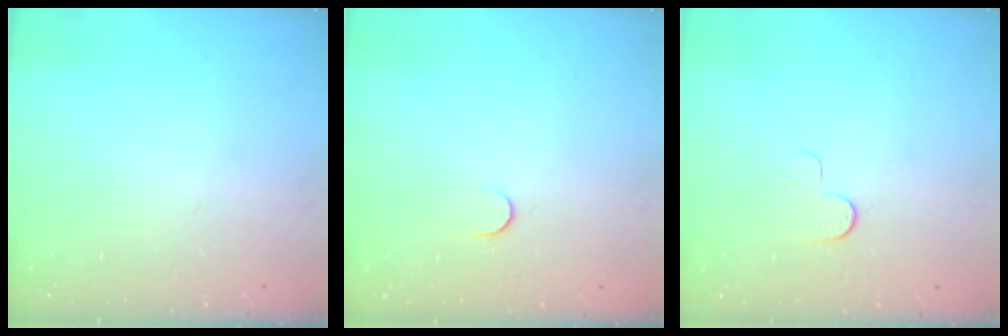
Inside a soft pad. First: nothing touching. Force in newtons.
{"total": 4.1, "press": 4.1, "slide": 0.4}
{"total": 5.4, "press": 5.4, "slide": 0.5}